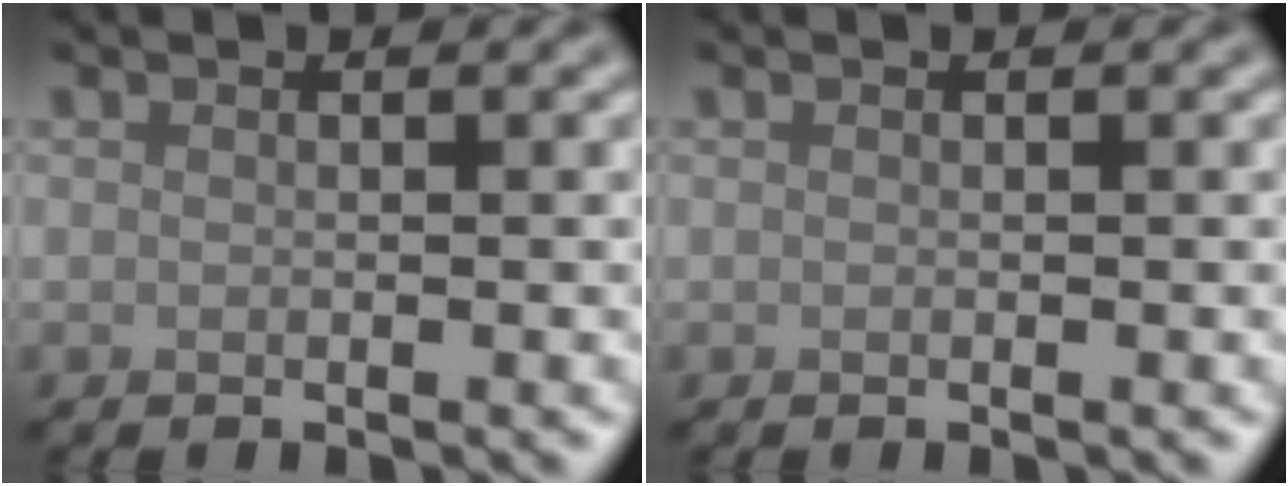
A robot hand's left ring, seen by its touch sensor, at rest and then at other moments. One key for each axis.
{"total": 0.0}